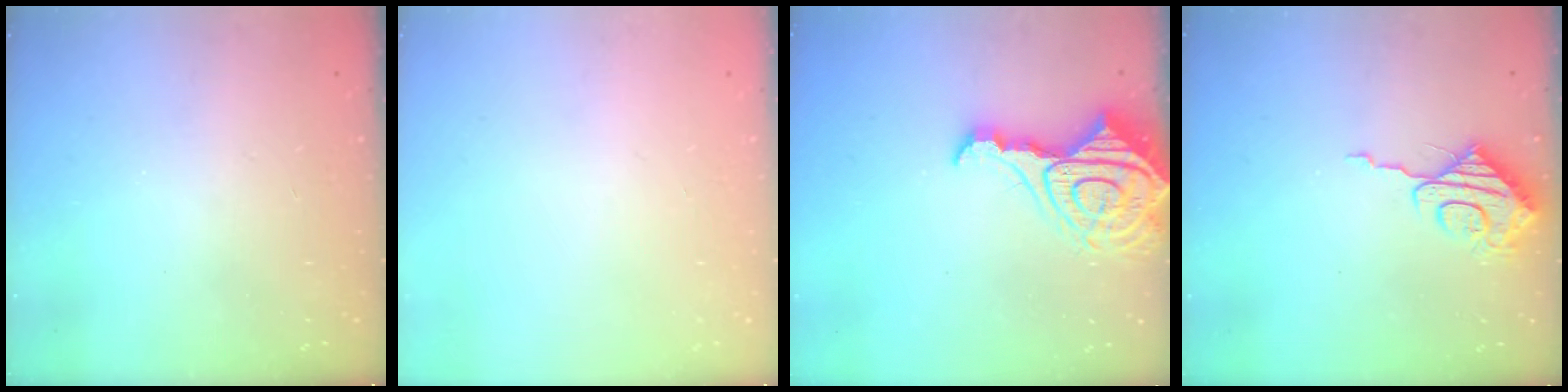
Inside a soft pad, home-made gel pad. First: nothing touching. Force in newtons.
{"total": 0.0}
{"total": 17.6, "press": 17.5, "slide": 2.0}
{"total": 9.0, "press": 9.0, "slide": 0.4}